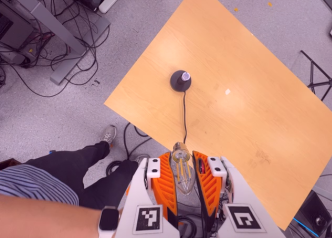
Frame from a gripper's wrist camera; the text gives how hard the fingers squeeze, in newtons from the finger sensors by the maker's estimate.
{"total": 21.8, "left": 24.7, "right": 18.9}